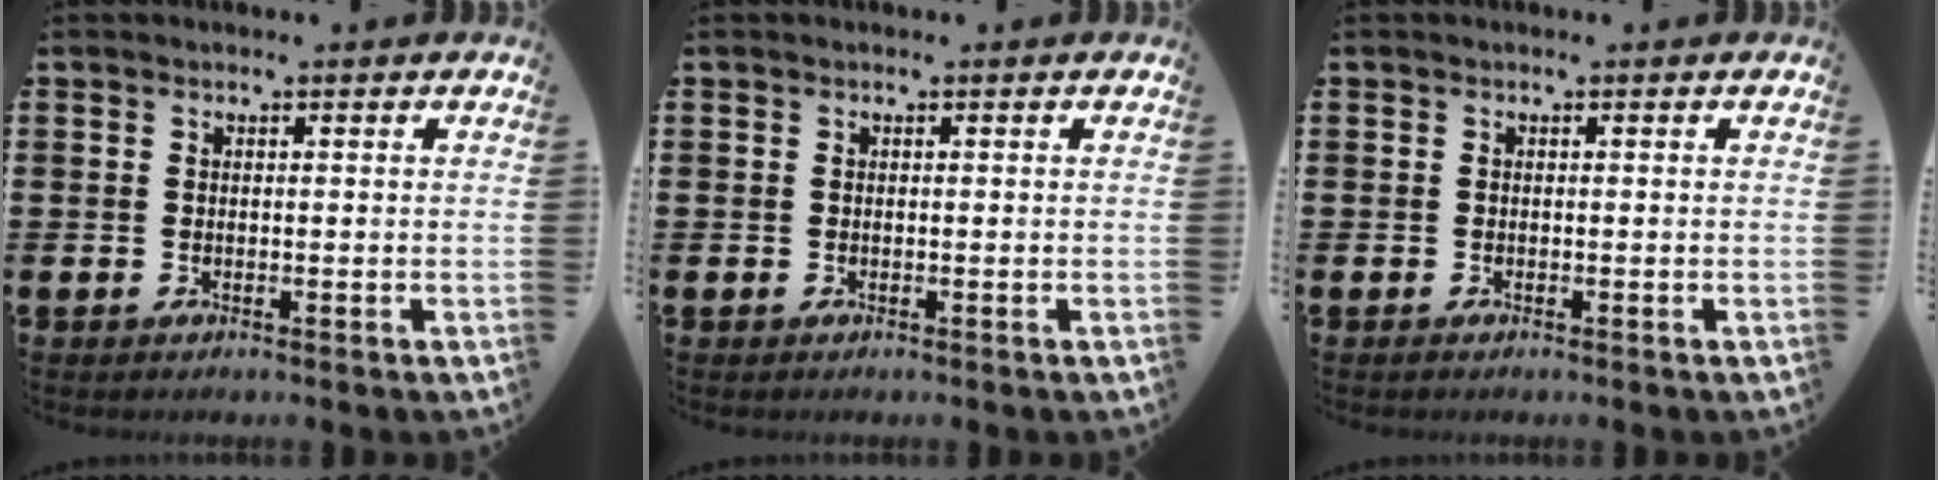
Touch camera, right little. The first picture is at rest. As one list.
[{"total": 0.0}, {"total": 0.0}]